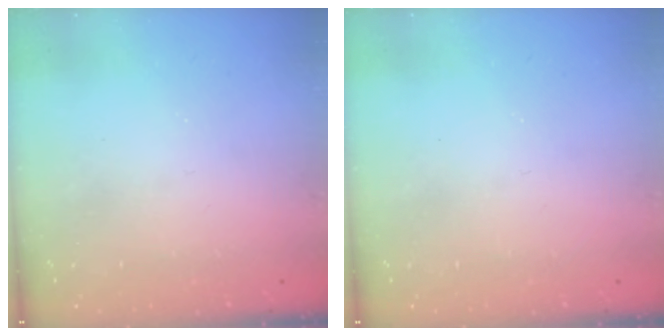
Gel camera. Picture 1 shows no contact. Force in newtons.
{"total": 0.0}